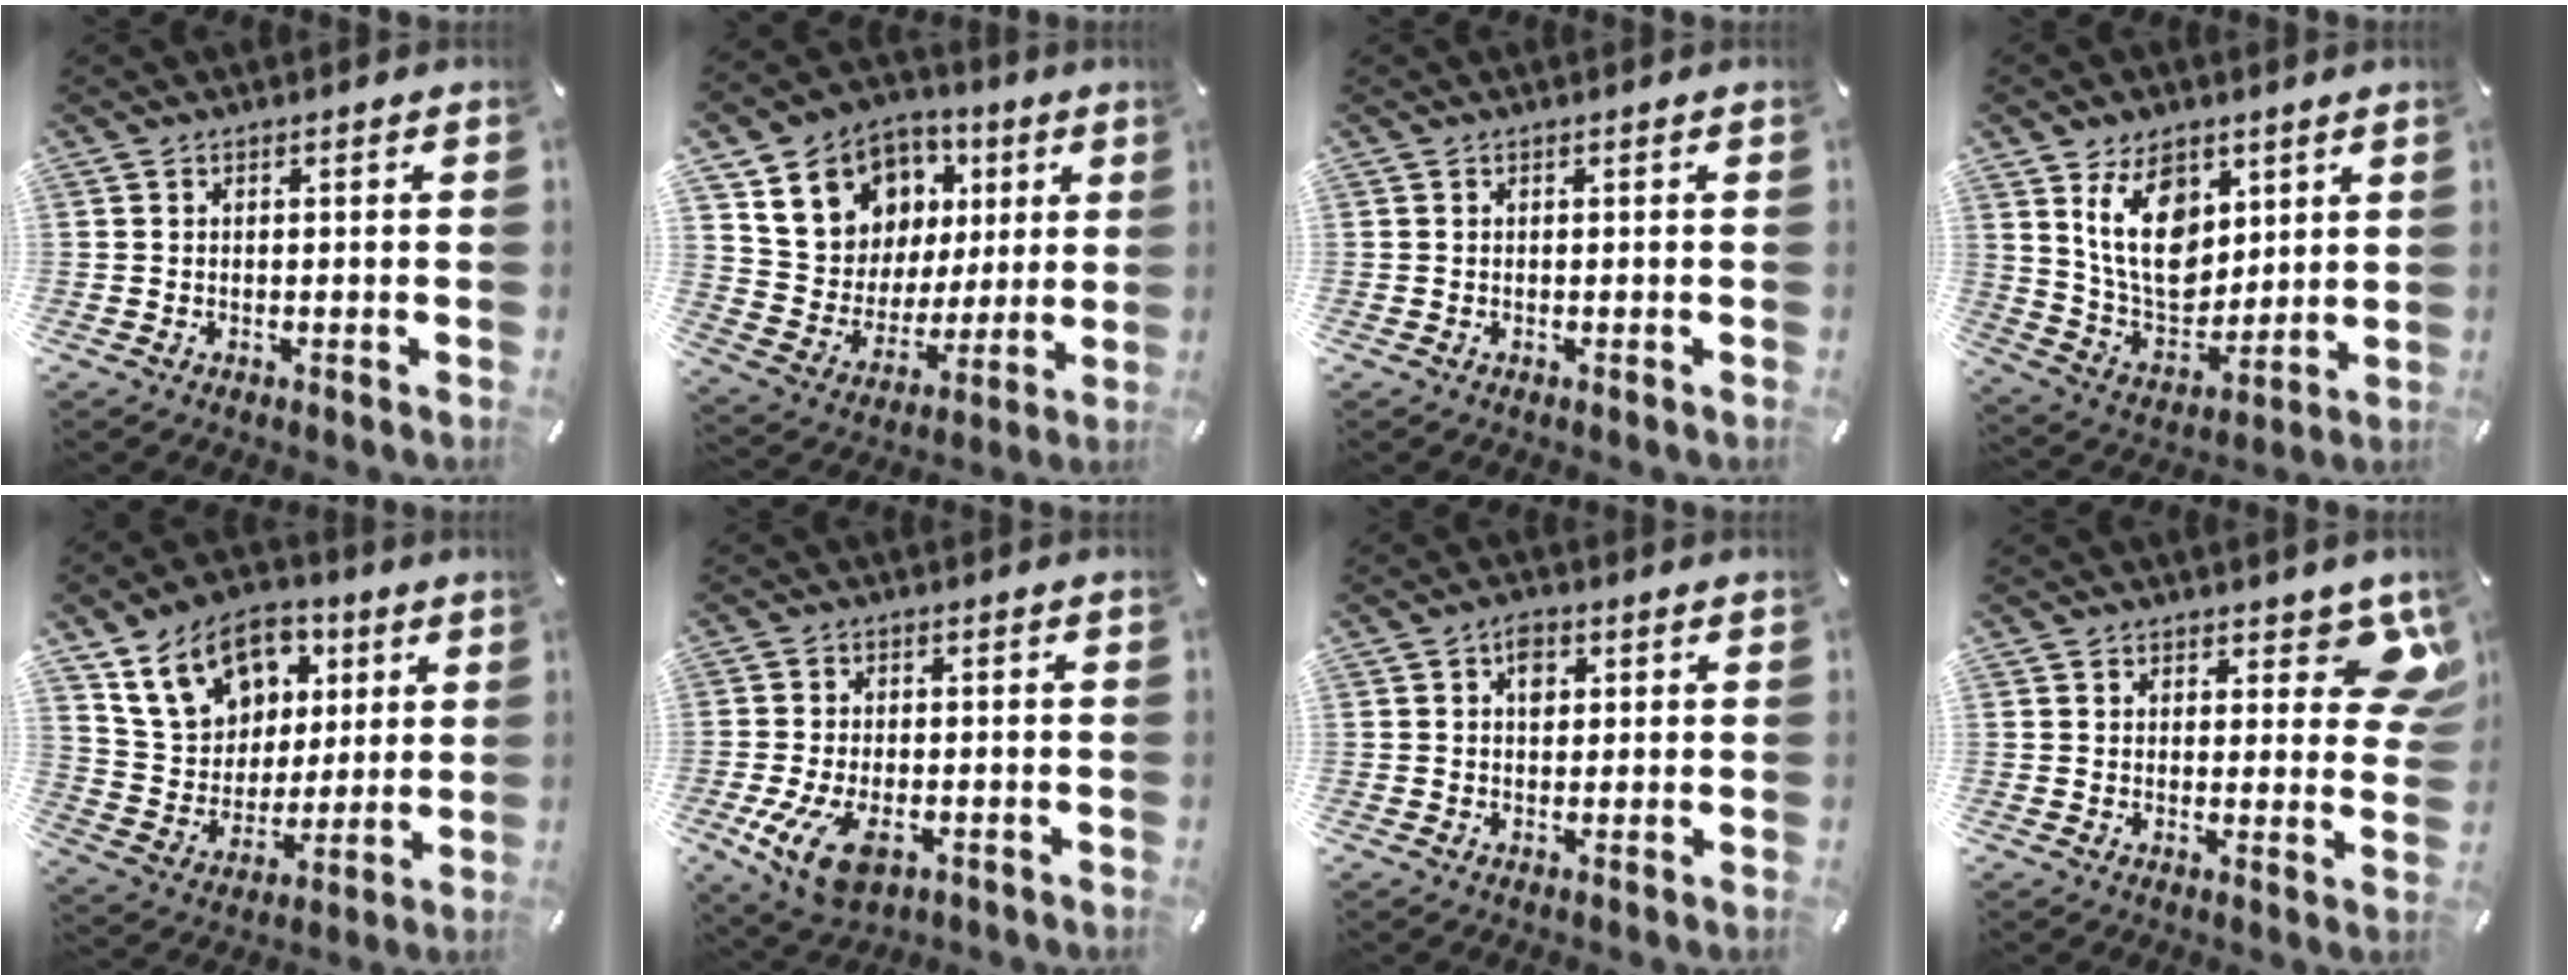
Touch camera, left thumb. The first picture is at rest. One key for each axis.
{"total": 14.9, "fx": 6.4, "fy": 12.8, "fz": 4.1, "tx": -0.077, "ty": -0.034, "tz": 0.133}
{"total": 0.0}
{"total": 15.4, "fx": 6.4, "fy": 10.7, "fz": 9.1, "tx": -0.179, "ty": -0.031, "tz": 0.120}
{"total": 16.8, "fx": 8.0, "fy": 12.8, "fz": 7.5, "tx": -0.137, "ty": -0.021, "tz": 0.156}
{"total": 9.9, "fx": -3.4, "fy": 6.0, "fz": 7.1, "tx": -0.160, "ty": -0.007, "tz": -0.061}
{"total": 3.6, "fx": 1.1, "fy": 2.6, "fz": 2.3, "tx": -0.025, "ty": -0.001, "tz": 0.012}
{"total": 8.8, "fx": 5.7, "fy": 4.4, "fz": 5.1, "tx": -0.039, "ty": -0.043, "tz": 0.098}